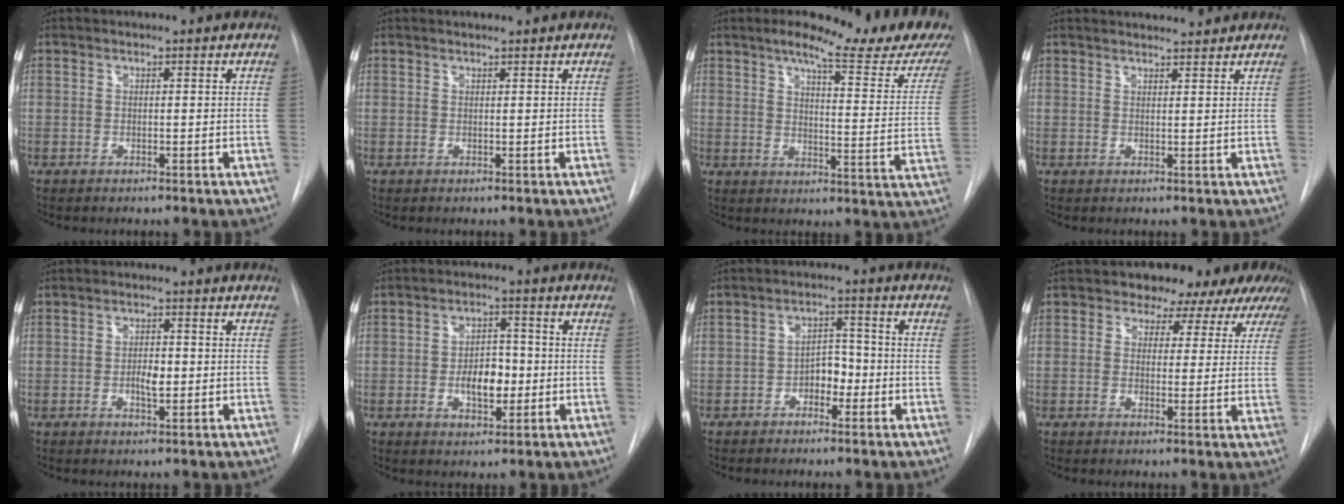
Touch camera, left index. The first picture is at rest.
{"total": 1.6, "force": [1.5, 0.0, 0.5], "torque": [-0.005, 0.016, 0.027]}
{"total": 18.9, "force": [16.0, 1.3, 10.0], "torque": [-0.130, -0.059, 0.189]}
{"total": 5.0, "force": [4.8, 0.5, 1.2], "torque": [-0.019, 0.020, 0.062]}
{"total": 2.8, "force": [-0.4, 1.1, 2.5], "torque": [-0.043, 0.002, -0.005]}
{"total": 6.0, "force": [-1.0, 3.2, 5.0], "torque": [-0.080, 0.008, -0.013]}
{"total": 3.9, "force": [-1.7, 2.4, 2.6], "torque": [-0.036, 0.014, -0.031]}
{"total": 9.4, "force": [7.3, 5.6, 2.0], "torque": [0.001, 0.016, 0.060]}